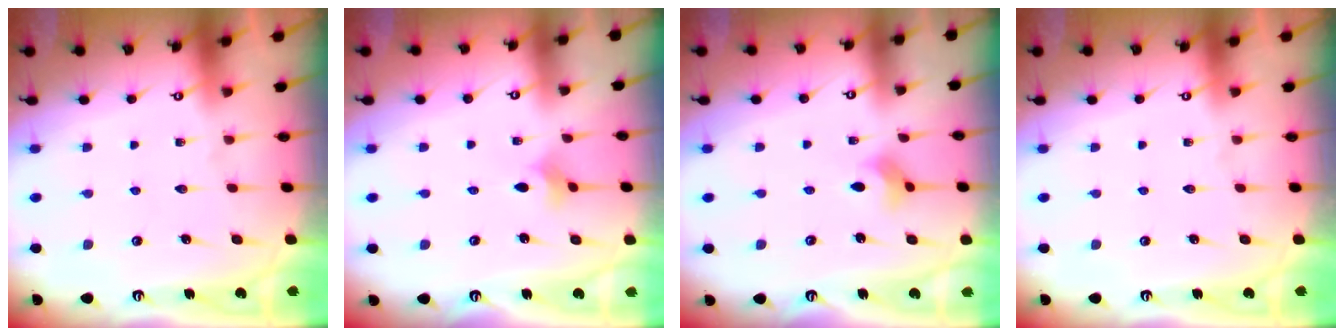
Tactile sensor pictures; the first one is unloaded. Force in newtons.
{"total": 2.4, "press": 2.4, "slide": 0.5}
{"total": 2.8, "press": 2.8, "slide": 0.1}
{"total": 0.0}